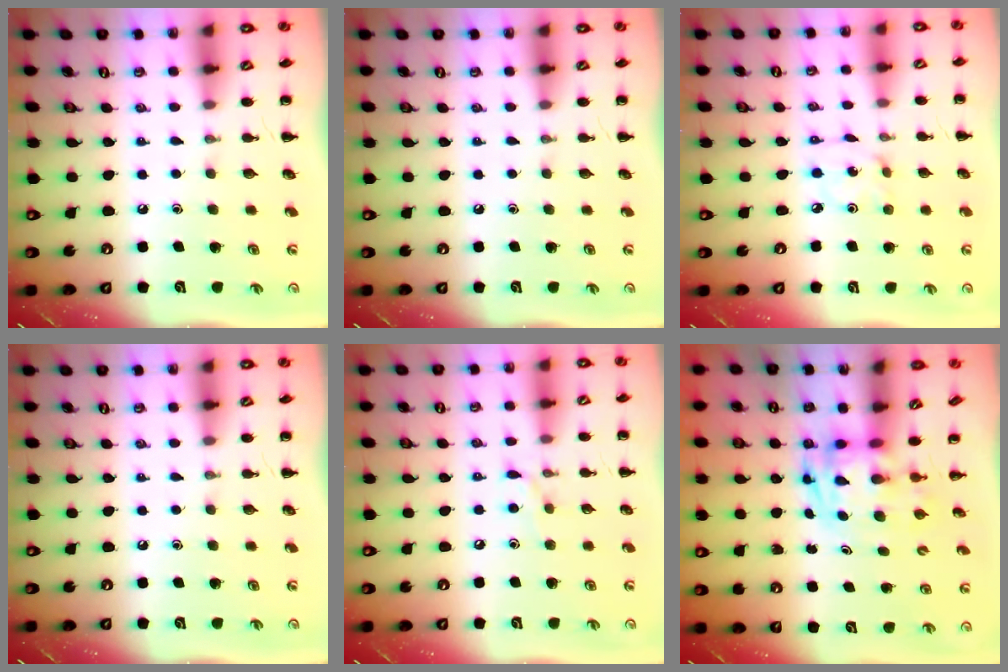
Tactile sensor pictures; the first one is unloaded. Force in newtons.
{"total": 0.0}
{"total": 2.5, "press": 2.5, "slide": 0.5}
{"total": 0.0}
{"total": 6.4, "press": 6.2, "slide": 1.7}
{"total": 2.7, "press": 2.7, "slide": 0.5}